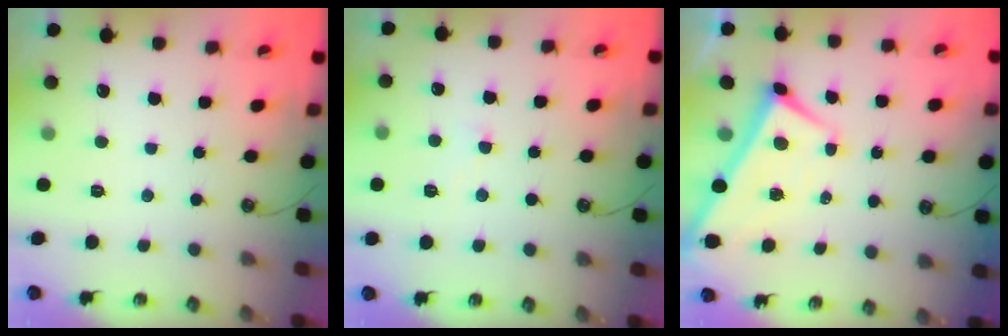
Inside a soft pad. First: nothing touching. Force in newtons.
{"total": 3.6, "press": 3.5, "slide": 0.4}
{"total": 2.3, "press": 2.3, "slide": 0.2}